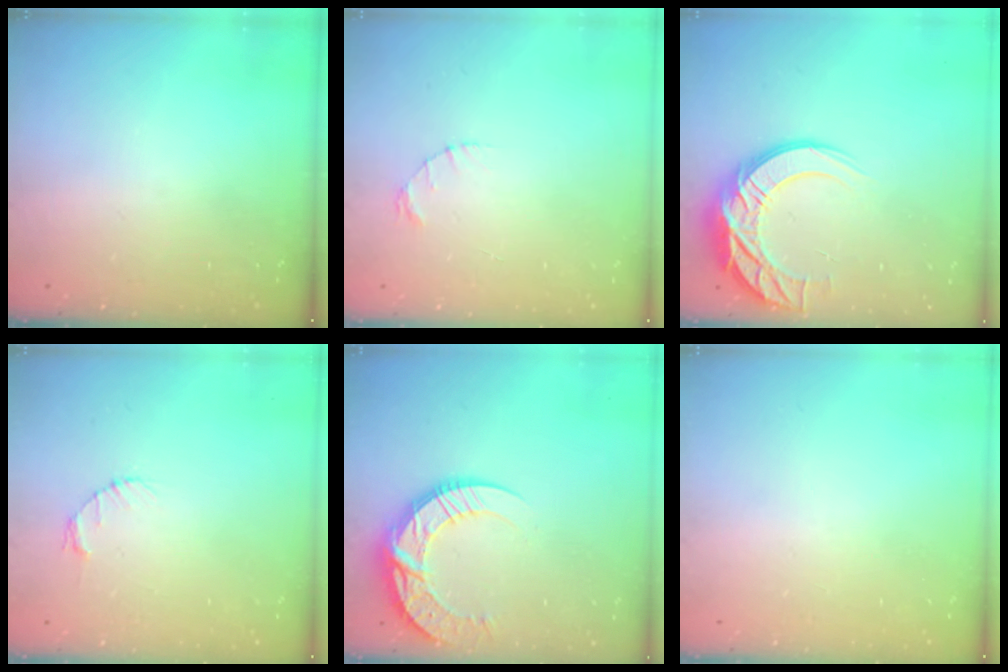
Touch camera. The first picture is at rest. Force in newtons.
{"total": 1.4, "press": 1.4, "slide": 0.2}
{"total": 14.6, "press": 14.6, "slide": 1.0}
{"total": 2.7, "press": 2.7, "slide": 0.4}
{"total": 13.9, "press": 13.8, "slide": 1.4}
{"total": 0.0}